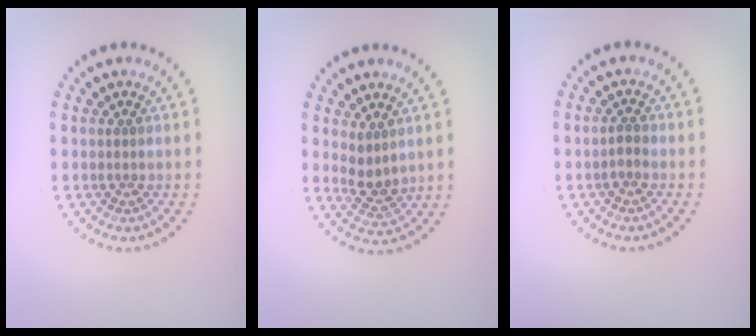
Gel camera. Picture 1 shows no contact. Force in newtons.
{"total": 2.4, "press": 2.1, "slide": 1.1}
{"total": 1.0, "press": 1.0, "slide": 0.3}